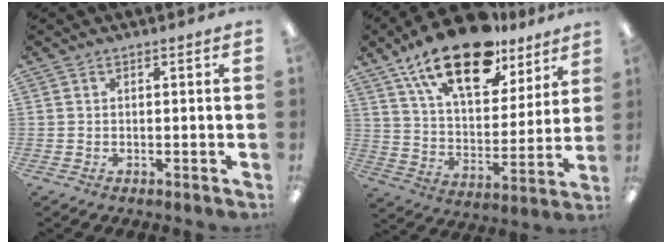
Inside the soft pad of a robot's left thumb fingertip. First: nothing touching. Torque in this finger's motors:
{"motor_torque": [0.51, 0.56, 1.80, -0.97, 0.55]}